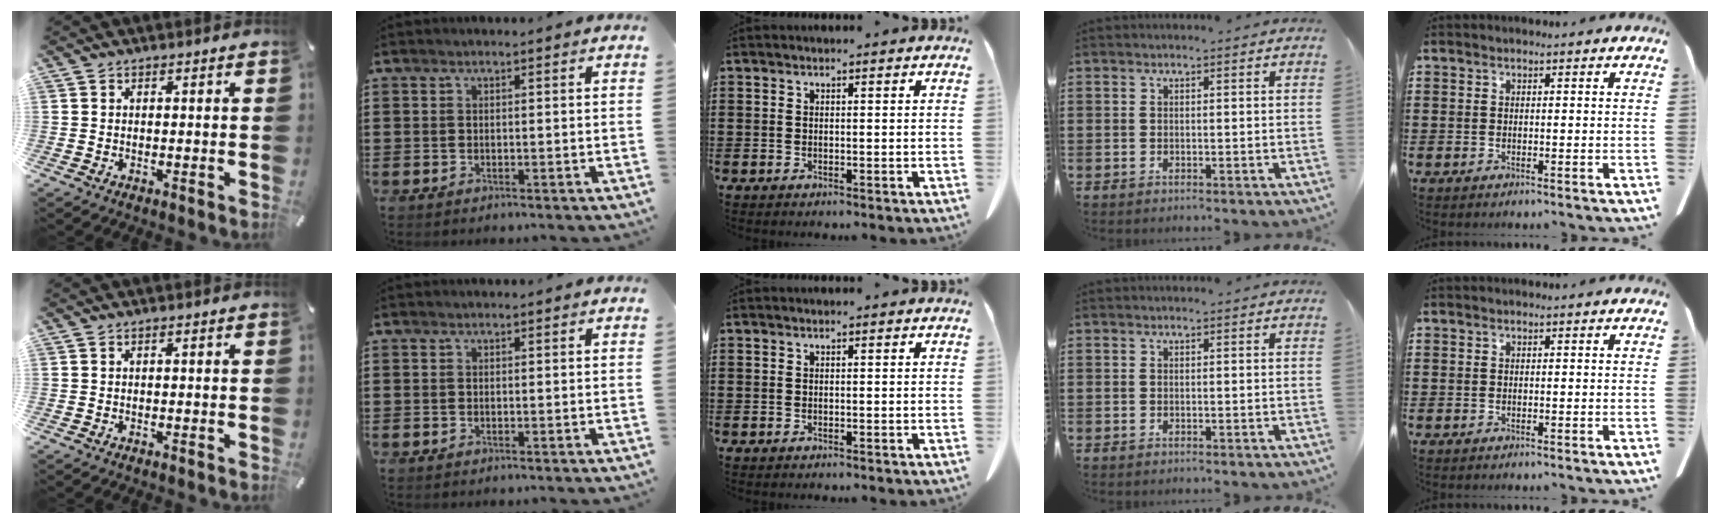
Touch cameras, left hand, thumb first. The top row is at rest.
{"thumb": {"total": 0.5, "force": [0.0, 0.1, 0.5], "torque": [-0.009, 0.000, 0.000]}}